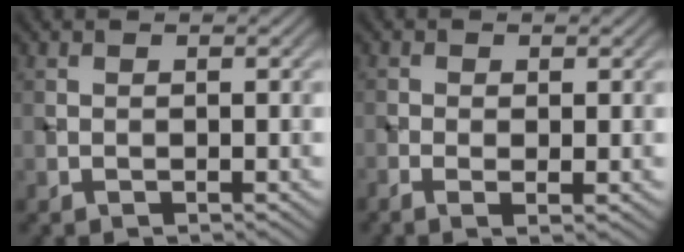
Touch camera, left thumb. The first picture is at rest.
{"total": 1.9, "force": [-0.5, 0.5, 1.8], "torque": [-0.038, -0.005, -0.012]}